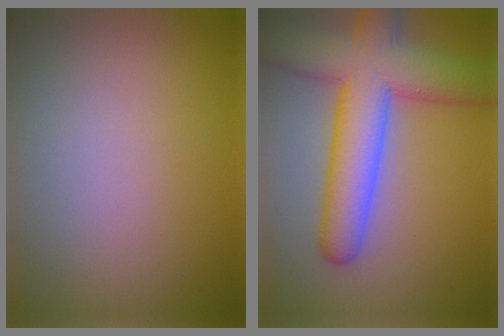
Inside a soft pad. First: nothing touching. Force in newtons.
{"total": 9.1, "press": 9.1, "slide": 0.4}